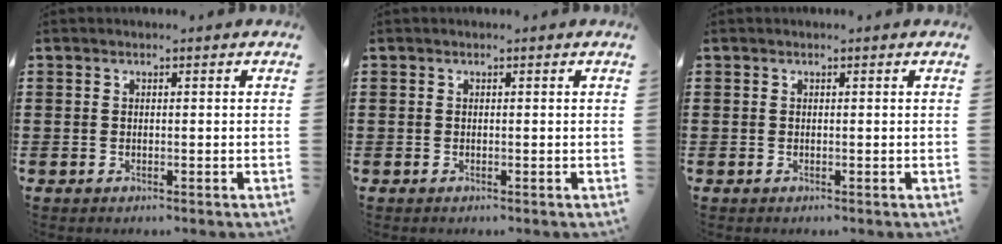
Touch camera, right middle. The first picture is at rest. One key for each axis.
{"total": 0.0}
{"total": 0.0}